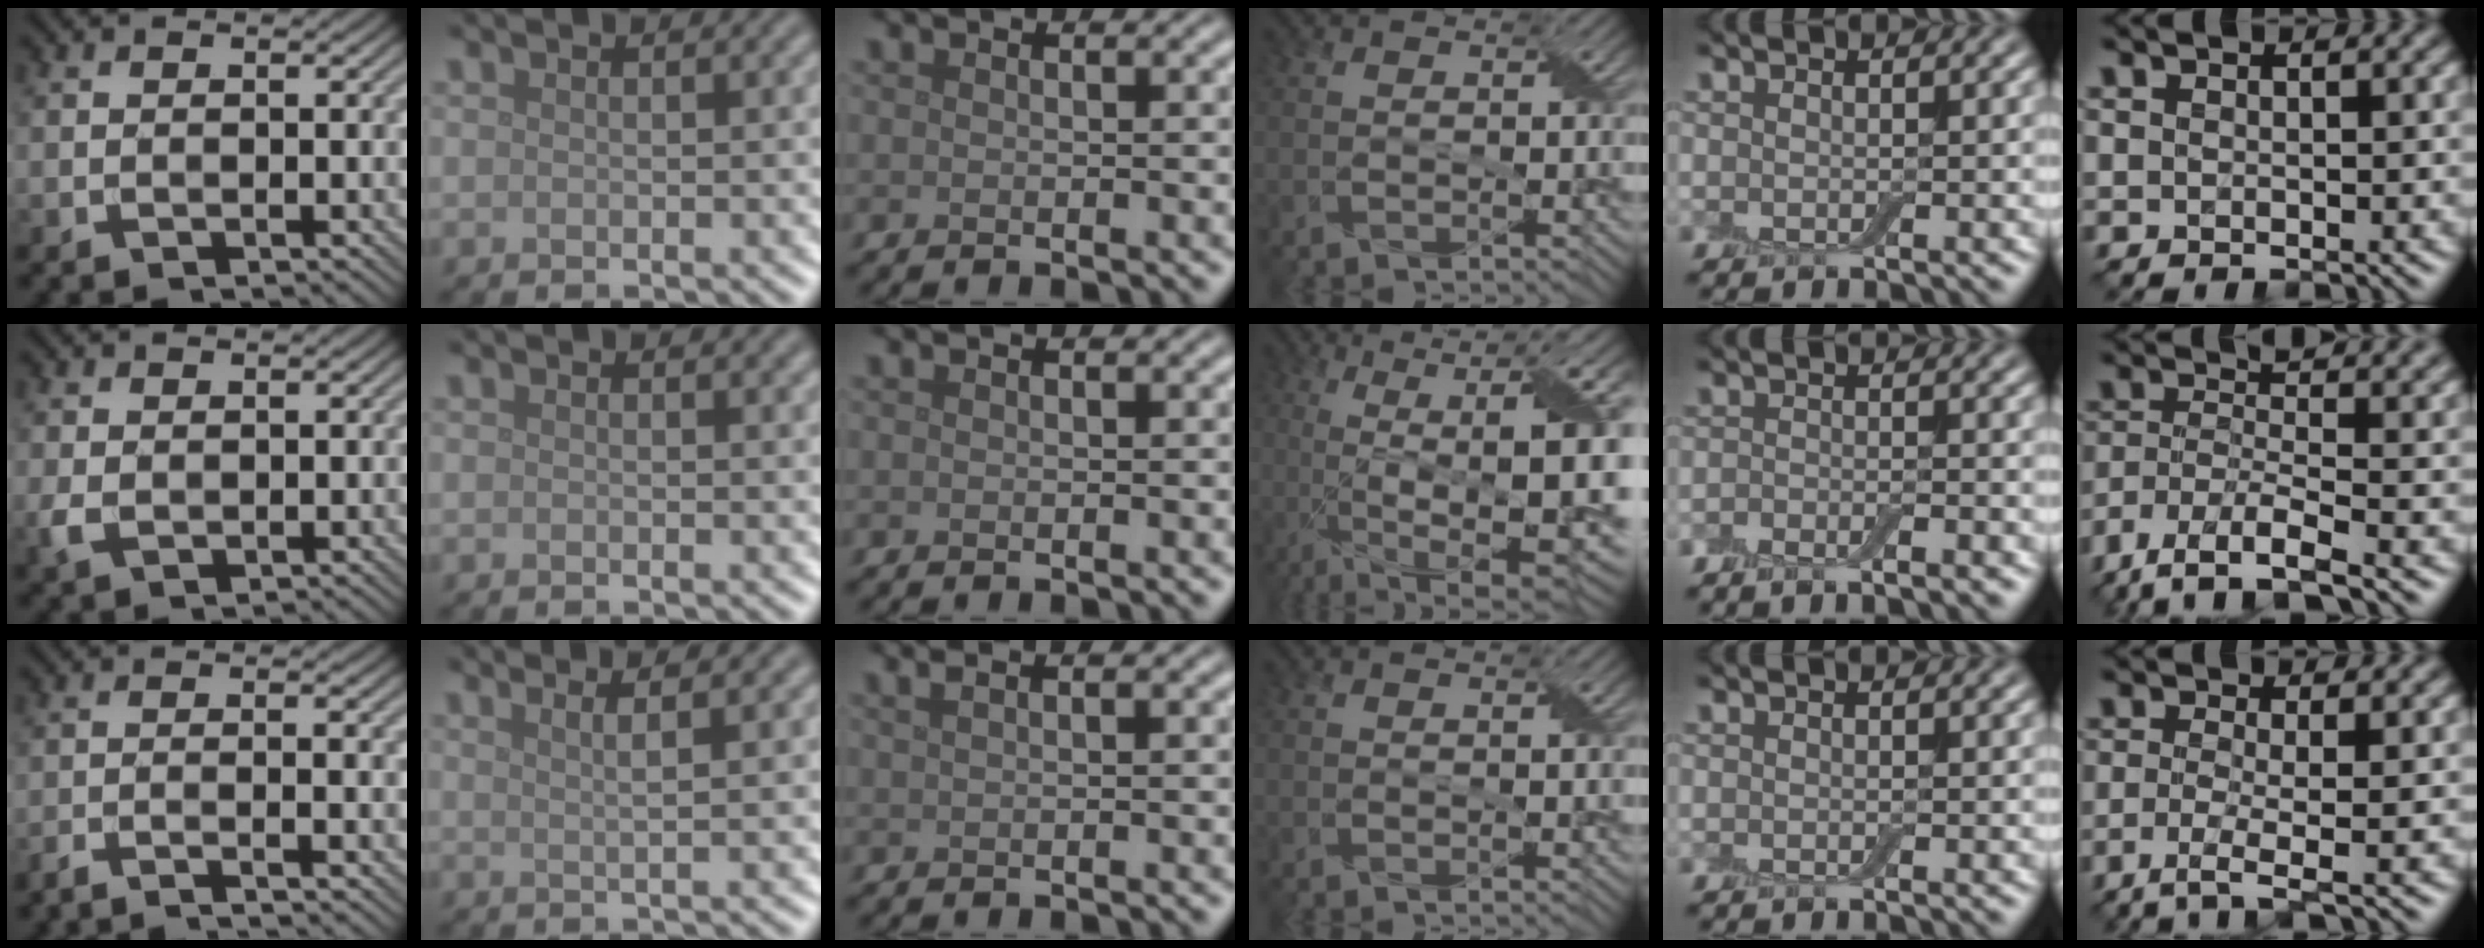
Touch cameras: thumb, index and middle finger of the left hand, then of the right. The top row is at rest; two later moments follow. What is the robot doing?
{"motion": "peel", "object": "bubble wrap"}